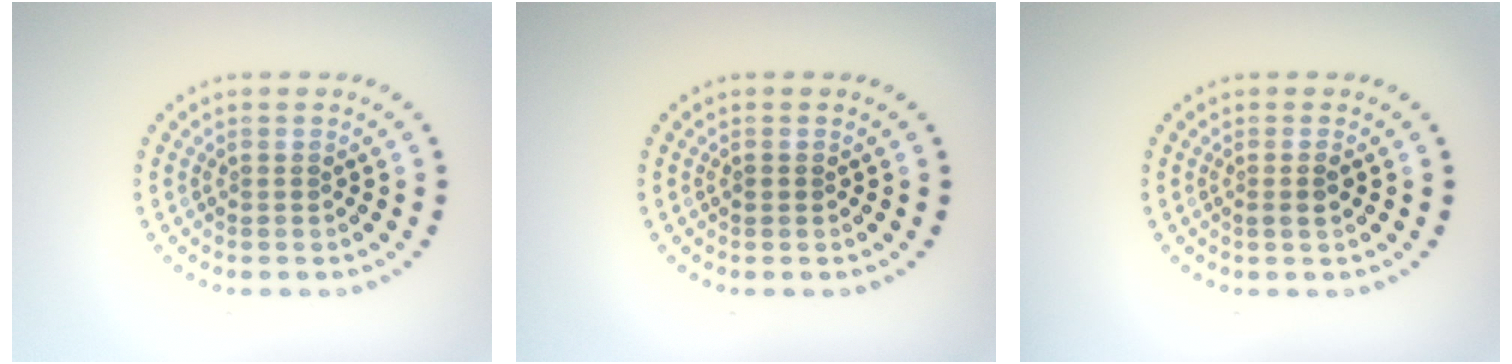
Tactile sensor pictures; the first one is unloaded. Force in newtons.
{"total": 0.6, "press": 0.6, "slide": 0.1}
{"total": 1.1, "press": 1.0, "slide": 0.5}